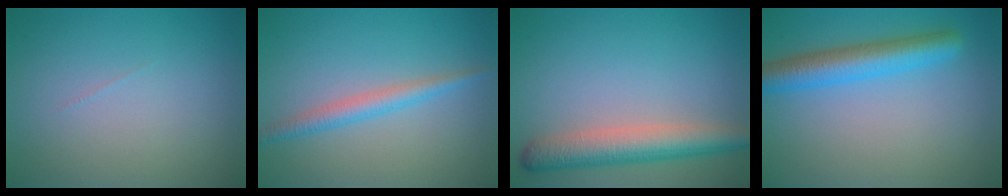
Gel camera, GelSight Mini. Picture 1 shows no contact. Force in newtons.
{"total": 2.3, "press": 2.3, "slide": 0.1}
{"total": 5.2, "press": 5.2, "slide": 0.2}
{"total": 4.8, "press": 4.8, "slide": 0.2}